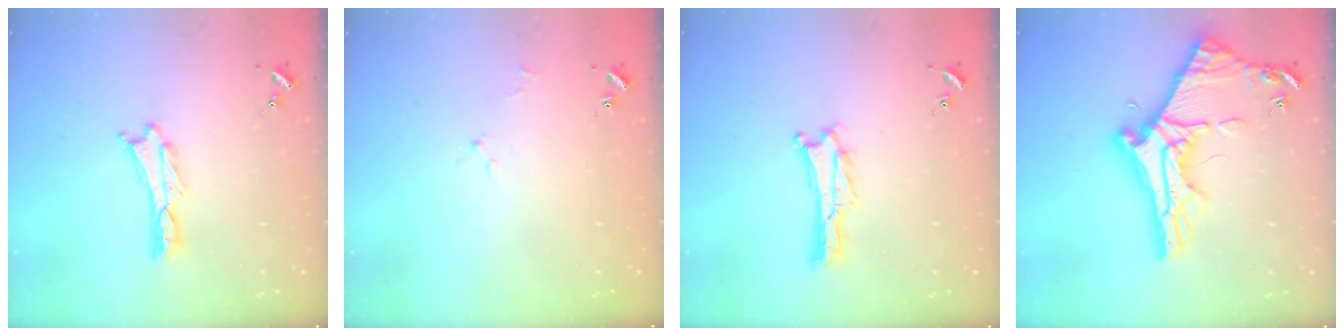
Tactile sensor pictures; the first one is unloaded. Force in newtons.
{"total": 1.7, "press": 1.6, "slide": 0.3}
{"total": 0.0}
{"total": 10.5, "press": 10.4, "slide": 1.0}